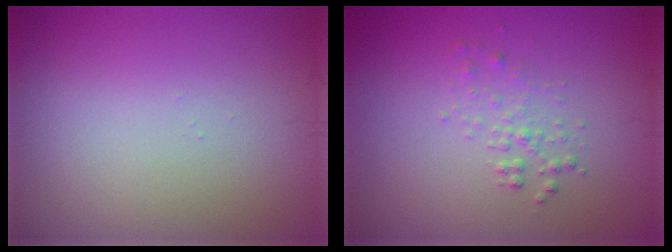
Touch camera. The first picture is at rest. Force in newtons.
{"total": 1.3, "press": 1.3, "slide": 0.1}